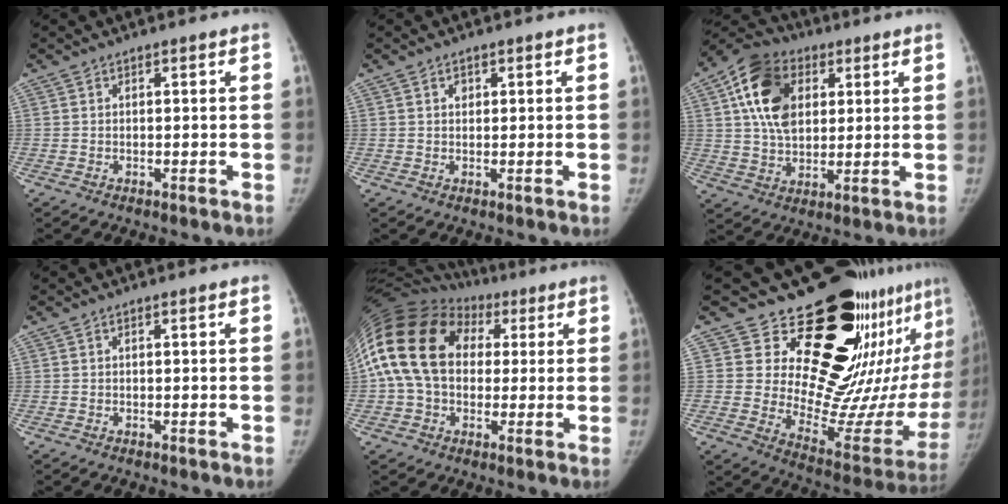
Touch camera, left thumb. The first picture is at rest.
{"total": 1.4, "force": [0.7, 1.1, 0.6], "torque": [0.002, -0.003, 0.009]}
{"total": 15.3, "force": [4.8, 10.6, 9.9], "torque": [-0.155, -0.005, 0.081]}
{"total": 0.0}
{"total": 21.8, "force": [3.8, 16.2, 14.1], "torque": [-0.291, 0.055, 0.067]}
{"total": 27.7, "force": [17.7, 12.6, 17.2], "torque": [-0.214, -0.123, 0.252]}